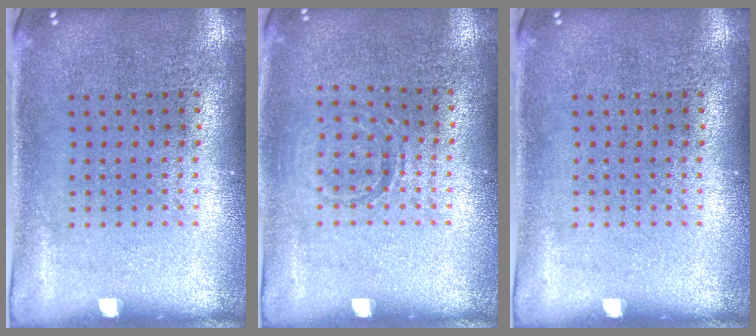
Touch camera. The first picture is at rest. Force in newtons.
{"total": 0.8, "press": 0.8, "slide": 0.3}
{"total": 0.0}